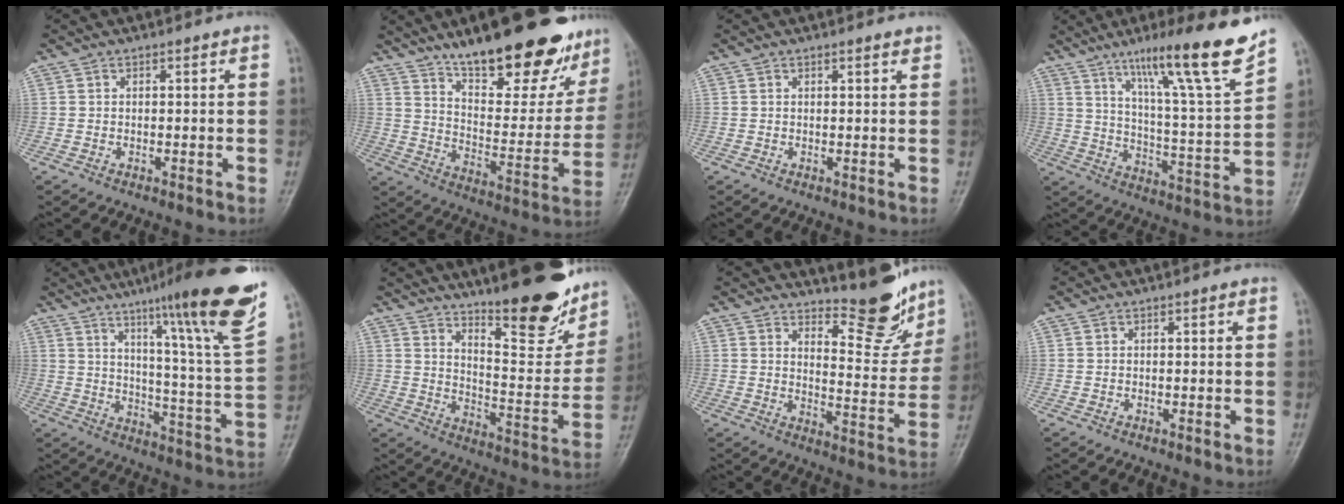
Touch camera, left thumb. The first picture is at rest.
{"total": 26.6, "force": [19.1, 8.8, 16.3], "torque": [-0.193, -0.087, 0.281]}
{"total": 1.2, "force": [1.0, 0.1, 0.6], "torque": [-0.005, -0.004, 0.014]}
{"total": 19.0, "force": [13.2, 0.6, 13.6], "torque": [-0.191, -0.072, 0.210]}
{"total": 22.7, "force": [14.6, 0.7, 17.3], "torque": [-0.228, -0.069, 0.207]}
{"total": 20.8, "force": [15.3, 5.7, 12.9], "torque": [-0.143, -0.103, 0.226]}
{"total": 11.2, "force": [9.8, 3.1, 4.5], "torque": [-0.034, -0.089, 0.141]}
{"total": 0.0}